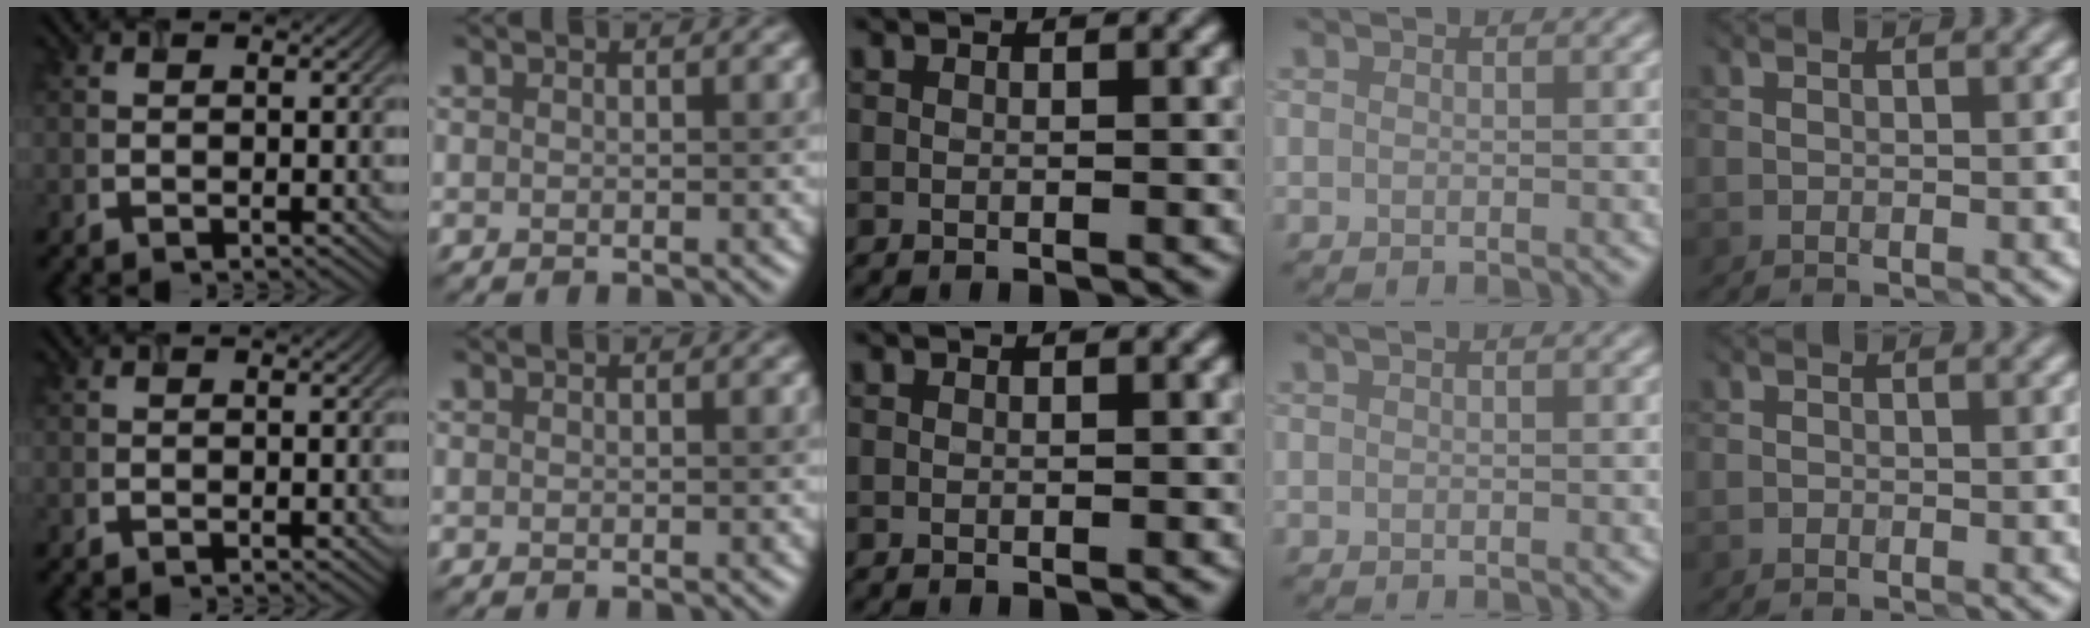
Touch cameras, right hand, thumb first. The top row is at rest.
{"little": {"total": 0.6, "force": [-0.5, -0.1, -0.3], "torque": [0.007, -0.002, -0.012]}}